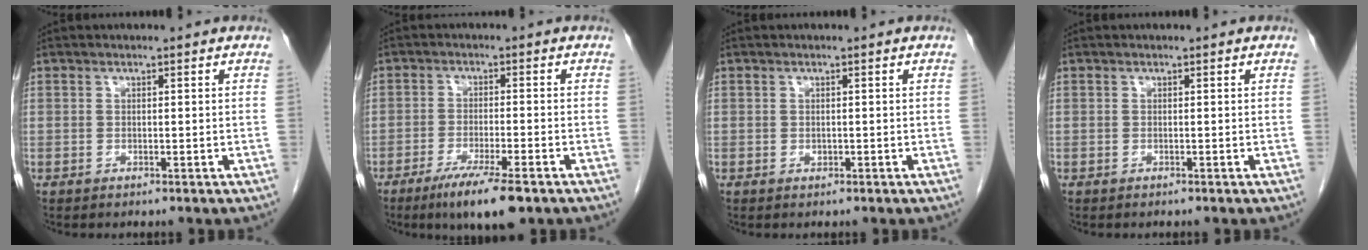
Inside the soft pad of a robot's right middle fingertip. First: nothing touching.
{"total": 8.1, "force": [-5.2, 0.9, 6.1], "torque": [-0.104, -0.018, -0.085]}
{"total": 0.6, "force": [0.0, 0.5, 0.3], "torque": [-0.003, 0.002, 0.000]}
{"total": 0.0}